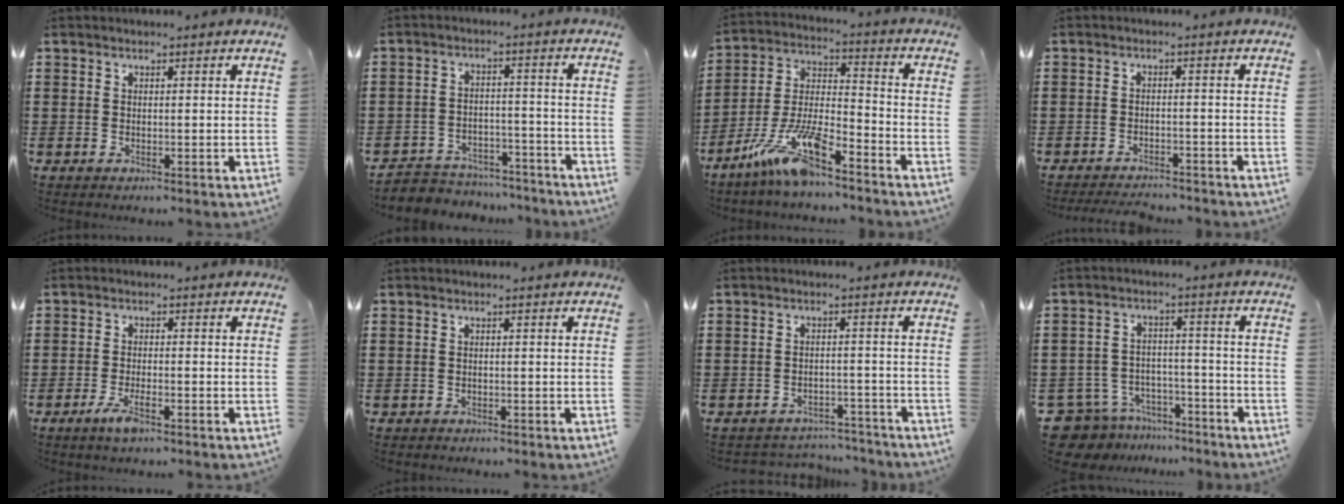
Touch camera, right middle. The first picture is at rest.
{"total": 4.6, "force": [-4.4, 1.2, -0.1], "torque": [-0.005, 0.009, -0.094]}
{"total": 11.6, "force": [-8.8, 1.9, 7.4], "torque": [-0.168, 0.006, -0.176]}
{"total": 2.8, "force": [-2.8, 0.4, 0.0], "torque": [-0.006, -0.002, -0.059]}
{"total": 3.6, "force": [-2.0, 0.9, 2.8], "torque": [-0.059, -0.003, -0.039]}
{"total": 0.9, "force": [-0.7, 0.4, -0.1], "torque": [0.000, 0.002, -0.018]}
{"total": 3.5, "force": [-3.4, 0.6, -0.1], "torque": [-0.005, 0.000, -0.073]}
{"total": 8.1, "force": [-7.6, 2.7, 0.9], "torque": [-0.041, 0.022, -0.156]}